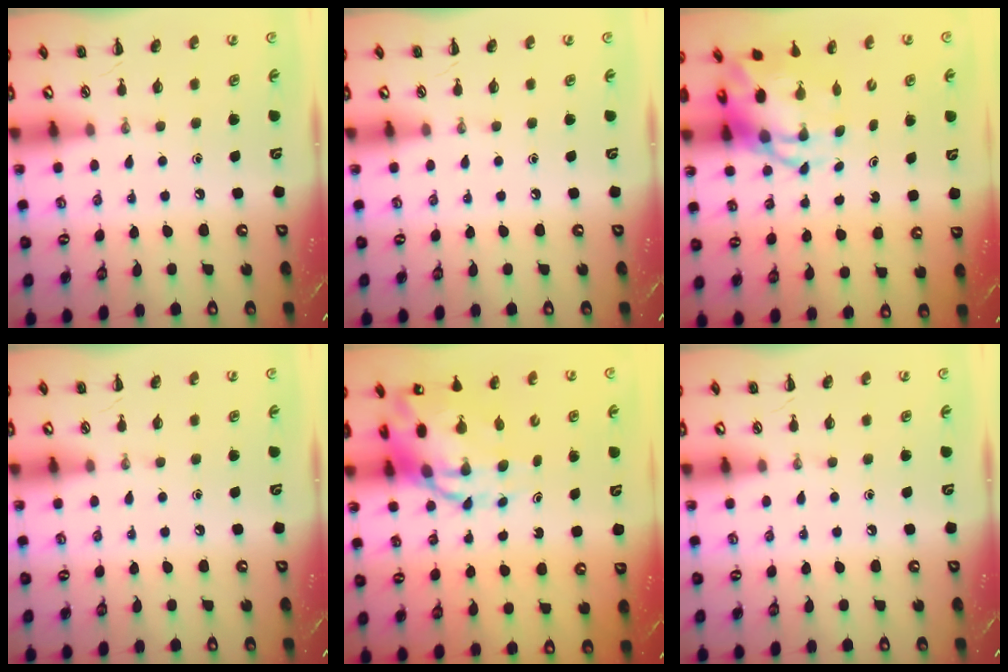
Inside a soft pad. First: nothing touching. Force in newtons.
{"total": 0.0}
{"total": 6.4, "press": 6.2, "slide": 1.7}
{"total": 0.0}
{"total": 11.7, "press": 11.3, "slide": 3.0}
{"total": 0.0}